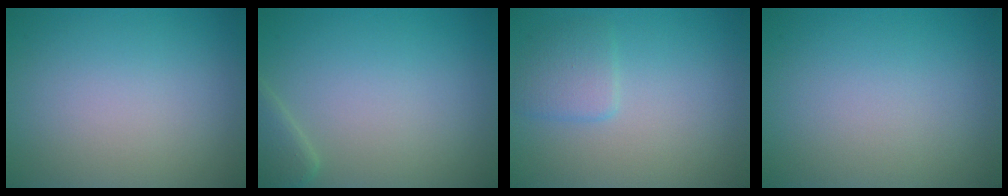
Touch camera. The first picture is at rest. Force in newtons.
{"total": 1.8, "press": 1.8, "slide": 0.1}
{"total": 2.0, "press": 2.0, "slide": 0.1}
{"total": 0.0}